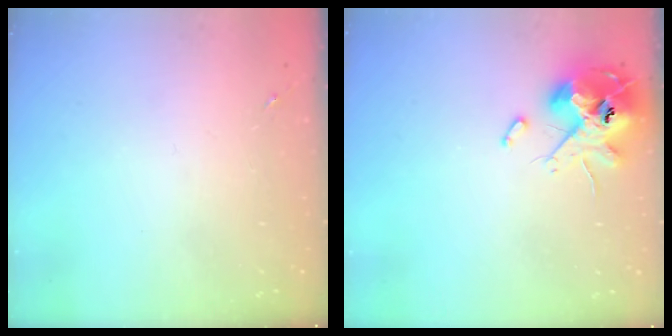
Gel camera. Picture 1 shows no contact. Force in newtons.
{"total": 13.1, "press": 12.9, "slide": 2.1}